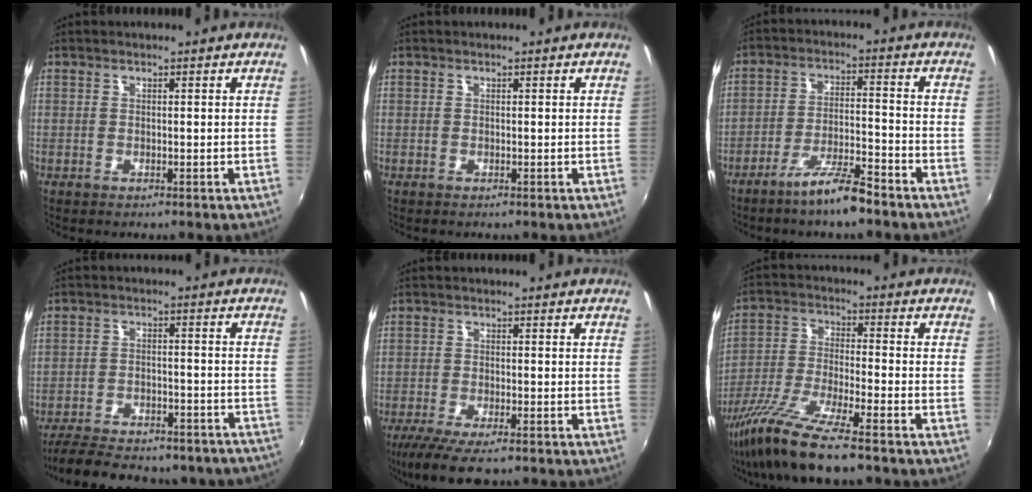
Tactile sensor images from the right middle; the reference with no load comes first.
{"total": 0.0}
{"total": 7.7, "force": [-6.0, 0.8, 4.7], "torque": [-0.097, 0.000, -0.104]}
{"total": 23.9, "force": [-20.7, 7.8, 9.1], "torque": [-0.185, 0.006, -0.255]}
{"total": 8.1, "force": [-6.0, 1.7, 5.1], "torque": [-0.121, -0.033, -0.108]}
{"total": 14.1, "force": [-10.5, 1.2, 9.2], "torque": [-0.193, -0.036, -0.198]}